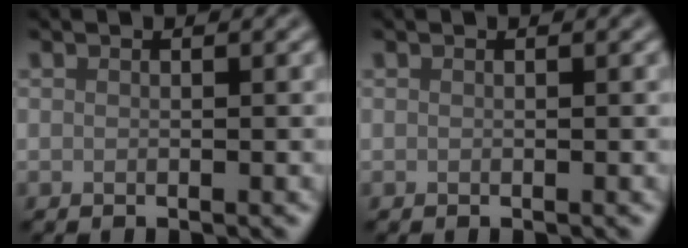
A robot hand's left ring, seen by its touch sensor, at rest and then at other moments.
{"total": 0.0}